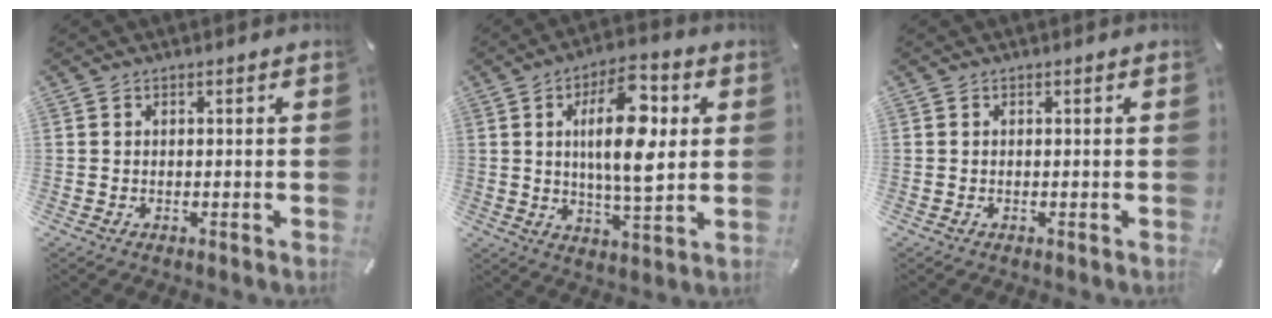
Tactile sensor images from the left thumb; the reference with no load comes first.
{"total": 15.4, "force": [3.5, 6.3, 13.6], "torque": [-0.242, -0.009, 0.048]}
{"total": 0.0}